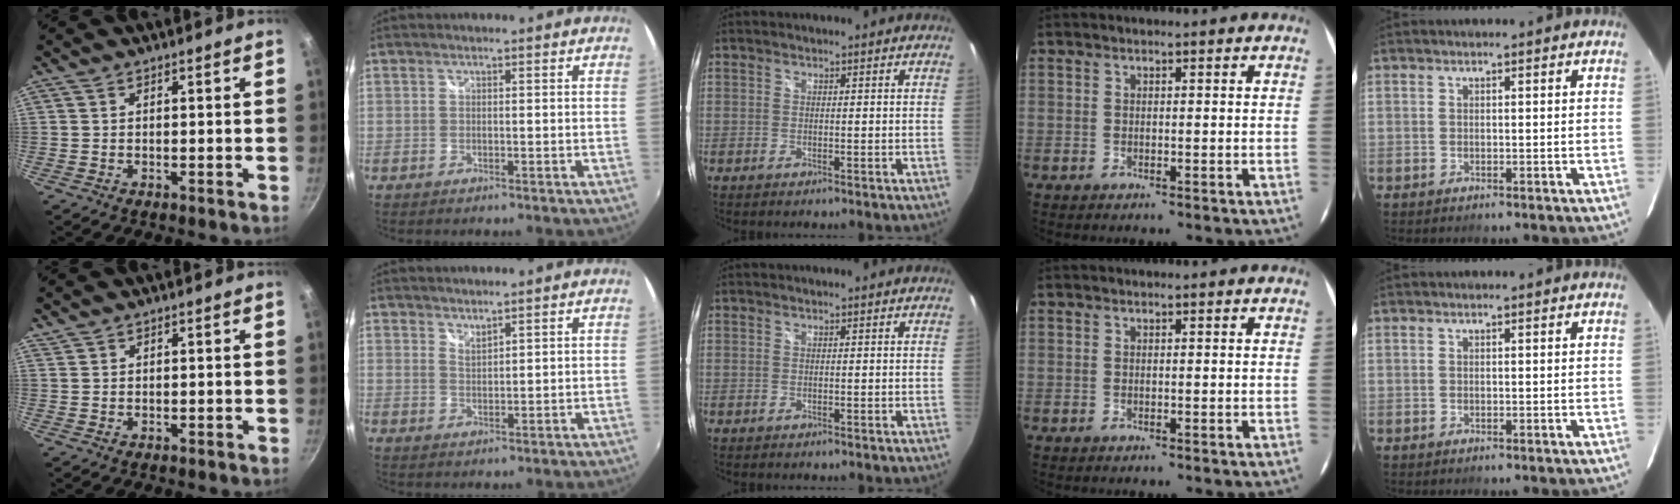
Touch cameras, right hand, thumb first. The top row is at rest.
{"thumb": {"total": 0.6, "force": [0.6, 0.2, 0.1], "torque": [0.000, 0.001, 0.014]}, "index": {"total": 1.9, "force": [1.8, 0.2, 0.5], "torque": [-0.007, 0.001, 0.032]}}